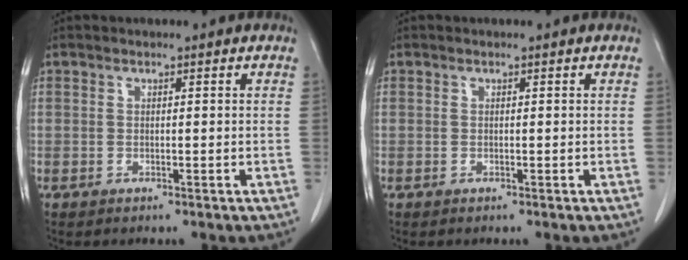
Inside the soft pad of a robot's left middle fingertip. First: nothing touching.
{"total": 0.0}